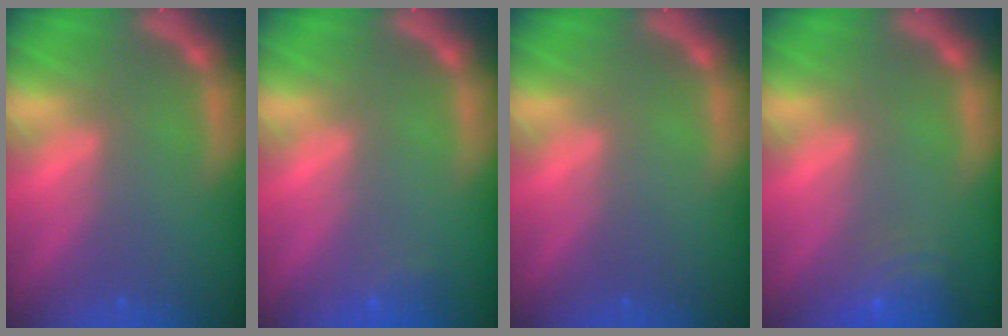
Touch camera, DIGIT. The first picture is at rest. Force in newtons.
{"total": 1.4}
{"total": 0.0}
{"total": 5.6}